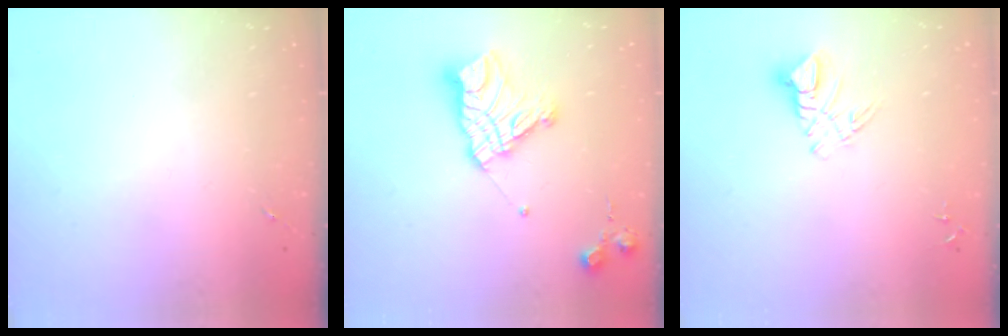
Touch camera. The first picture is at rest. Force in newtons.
{"total": 15.8, "press": 15.8, "slide": 1.3}
{"total": 7.5, "press": 7.5, "slide": 0.7}